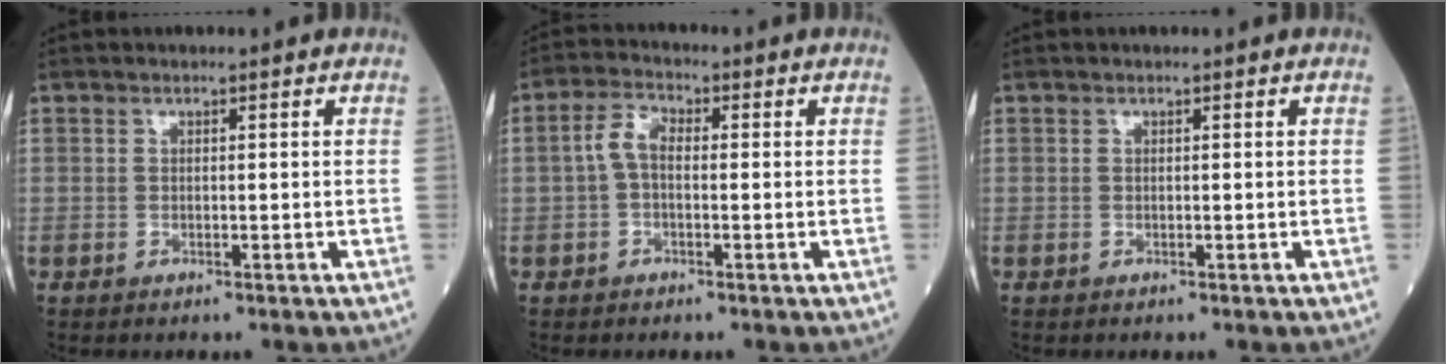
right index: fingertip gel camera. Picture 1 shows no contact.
{"total": 3.8, "force": [-0.2, 2.0, 3.3], "torque": [-0.068, 0.016, -0.007]}
{"total": 0.0}